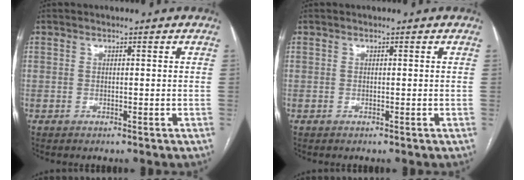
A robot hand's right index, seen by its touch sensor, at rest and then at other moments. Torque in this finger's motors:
{"motor_torque": [-0.01, -0.01, 0.00, 0.01]}